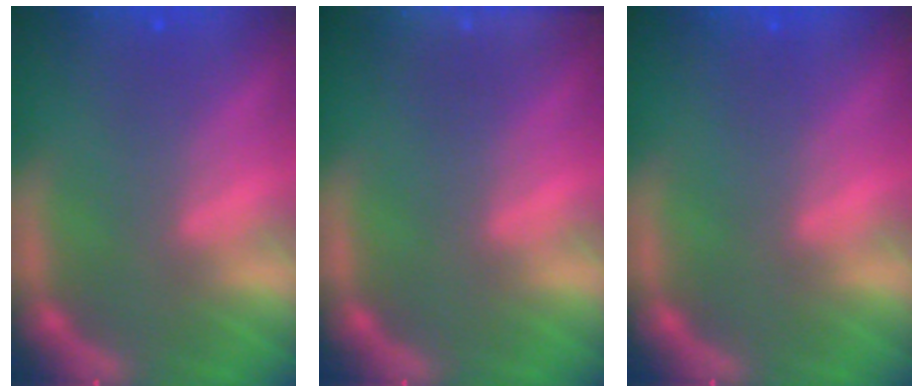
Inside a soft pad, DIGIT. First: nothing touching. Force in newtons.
{"total": 5.0}
{"total": 0.0}